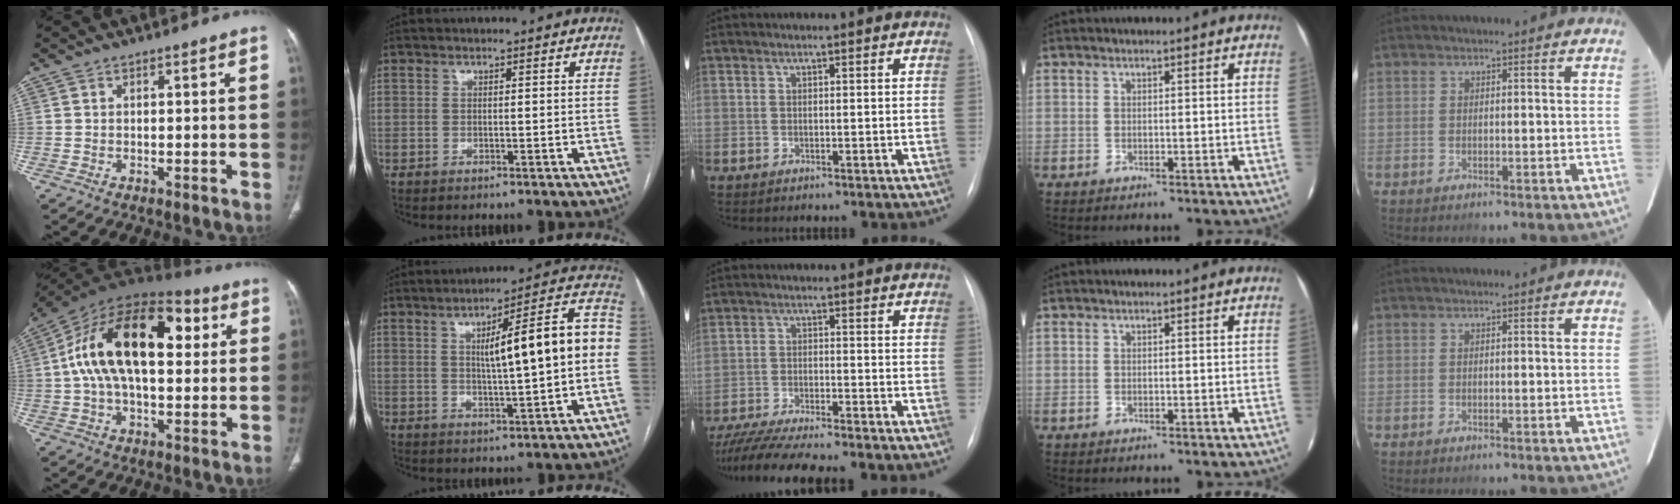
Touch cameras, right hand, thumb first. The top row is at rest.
{"thumb": {"total": 23.8, "force": [4.6, 12.7, 19.6], "torque": [-0.331, 0.034, 0.066]}, "index": {"total": 15.0, "force": [0.8, 1.4, 14.9], "torque": [-0.205, 0.039, 0.012]}, "middle": {"total": 10.0, "force": [-8.7, -0.2, 4.9], "torque": [-0.081, -0.023, -0.141]}}